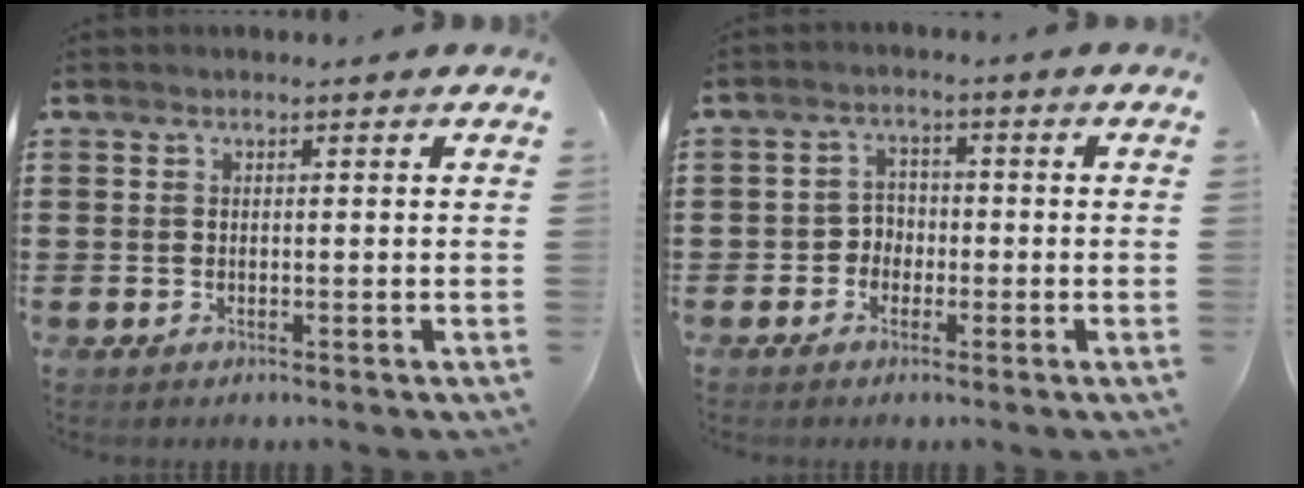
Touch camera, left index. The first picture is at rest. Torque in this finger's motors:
{"motor_torque": [0.03, 0.03, 0.02, 0.00]}